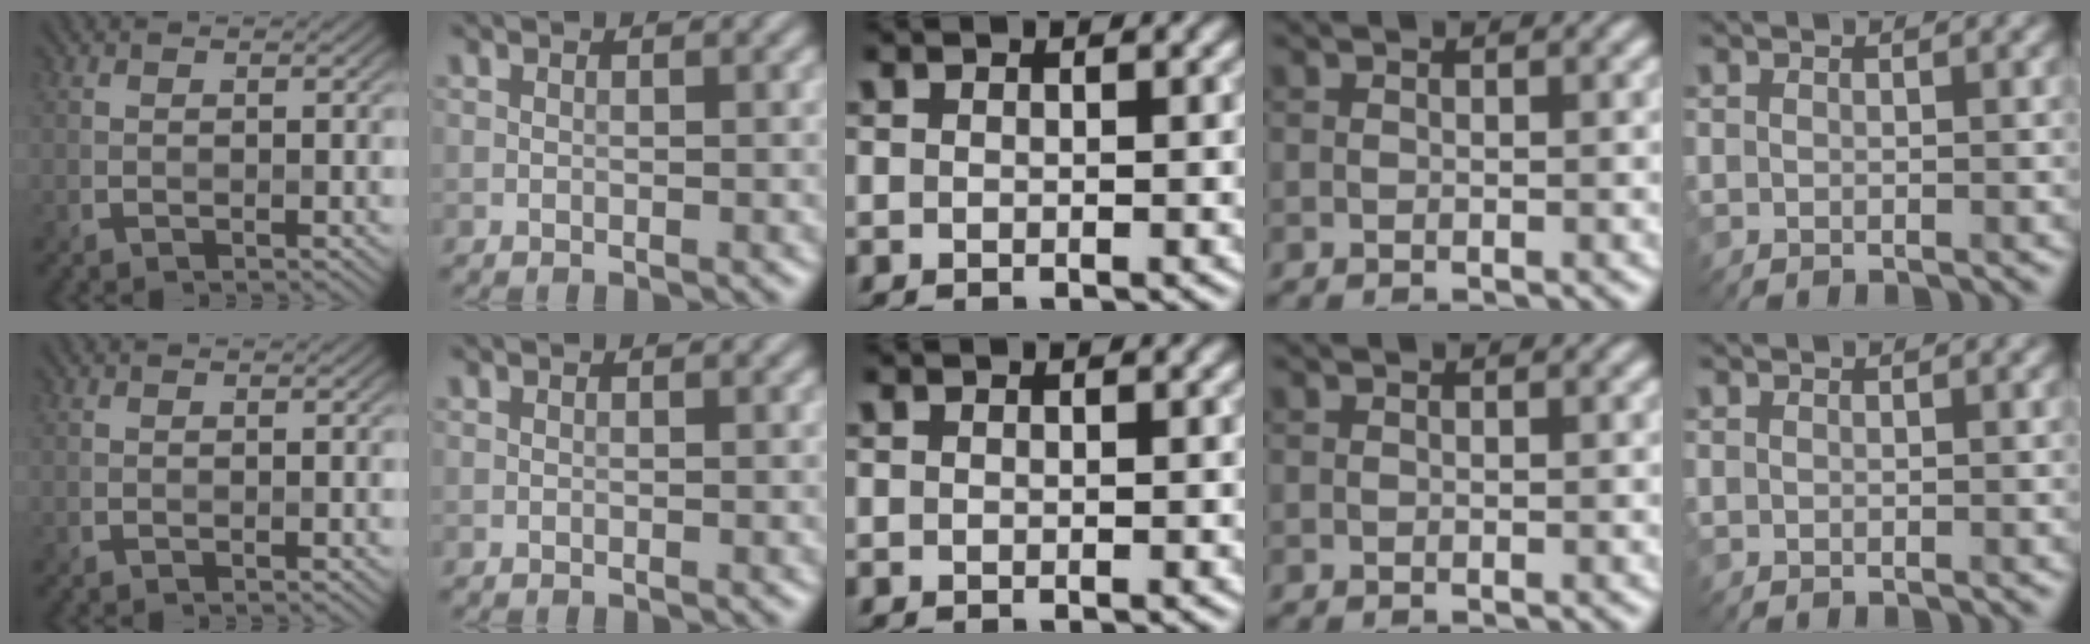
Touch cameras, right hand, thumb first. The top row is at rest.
{}